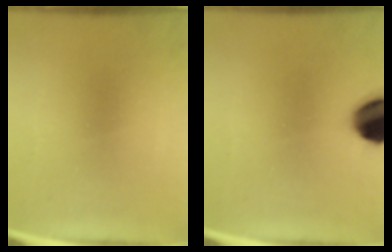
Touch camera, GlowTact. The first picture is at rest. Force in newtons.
{"total": 14.1}